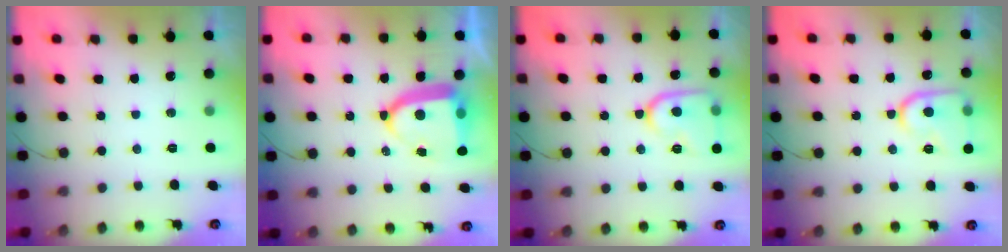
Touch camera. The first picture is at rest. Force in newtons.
{"total": 12.1, "press": 12.0, "slide": 1.5}
{"total": 13.6, "press": 13.6, "slide": 1.3}
{"total": 13.2, "press": 13.2, "slide": 1.1}